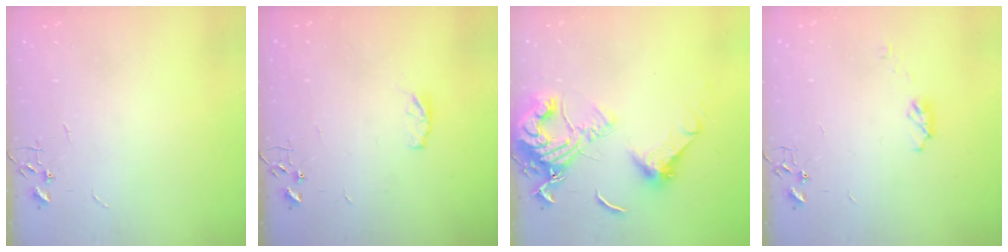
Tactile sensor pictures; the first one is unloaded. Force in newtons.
{"total": 4.5, "press": 4.4, "slide": 0.5}
{"total": 17.3, "press": 17.2, "slide": 1.5}
{"total": 4.9, "press": 4.8, "slide": 0.5}